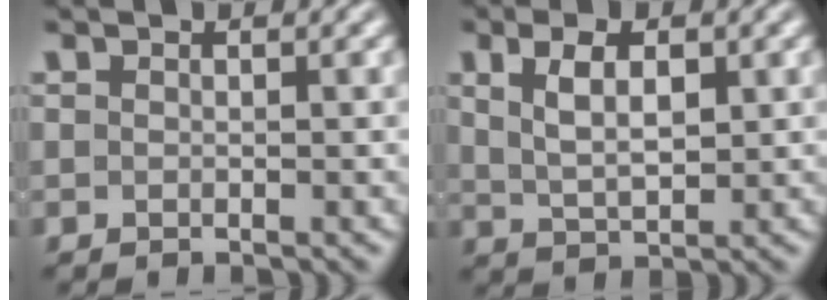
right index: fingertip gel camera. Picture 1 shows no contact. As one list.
[{"total": 3.8, "force": [0.9, 1.7, 3.2], "torque": [-0.051, -0.005, 0.023]}]